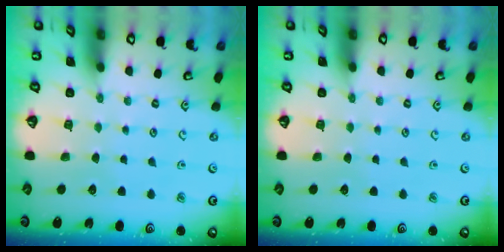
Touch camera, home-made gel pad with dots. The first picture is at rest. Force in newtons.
{"total": 0.0}